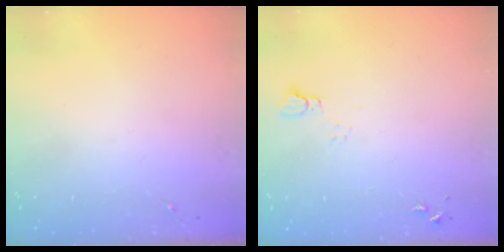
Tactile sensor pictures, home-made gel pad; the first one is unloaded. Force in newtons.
{"total": 3.7, "press": 3.7, "slide": 0.4}